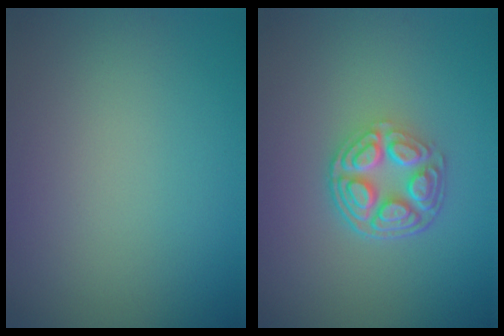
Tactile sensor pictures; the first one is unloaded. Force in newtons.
{"total": 4.9, "press": 3.6, "slide": 3.4}